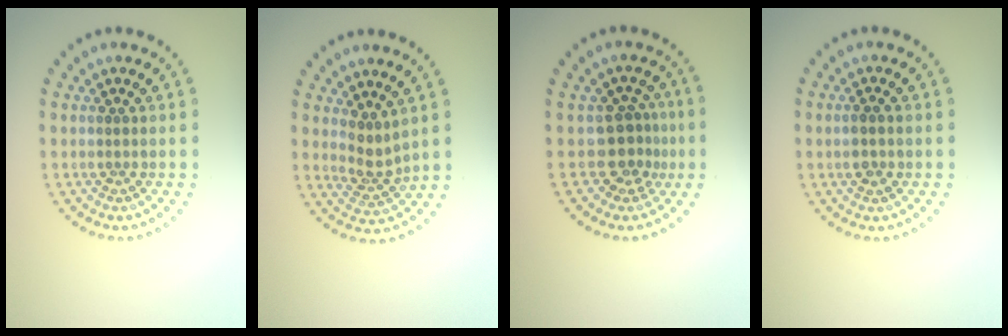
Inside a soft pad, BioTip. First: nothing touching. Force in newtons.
{"total": 2.3, "press": 1.6, "slide": 1.6}
{"total": 2.8, "press": 2.1, "slide": 1.9}
{"total": 1.4, "press": 1.4, "slide": 0.3}